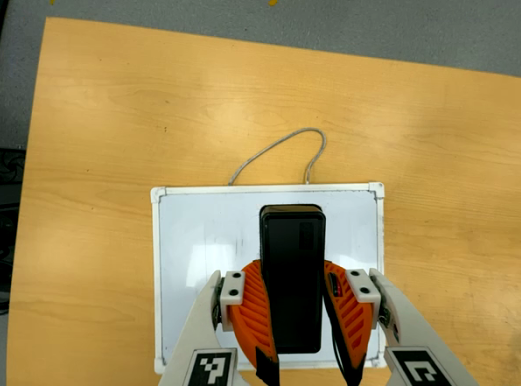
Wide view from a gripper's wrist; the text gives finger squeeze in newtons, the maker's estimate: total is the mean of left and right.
{"total": 10.8, "left": 8.9, "right": 12.7}